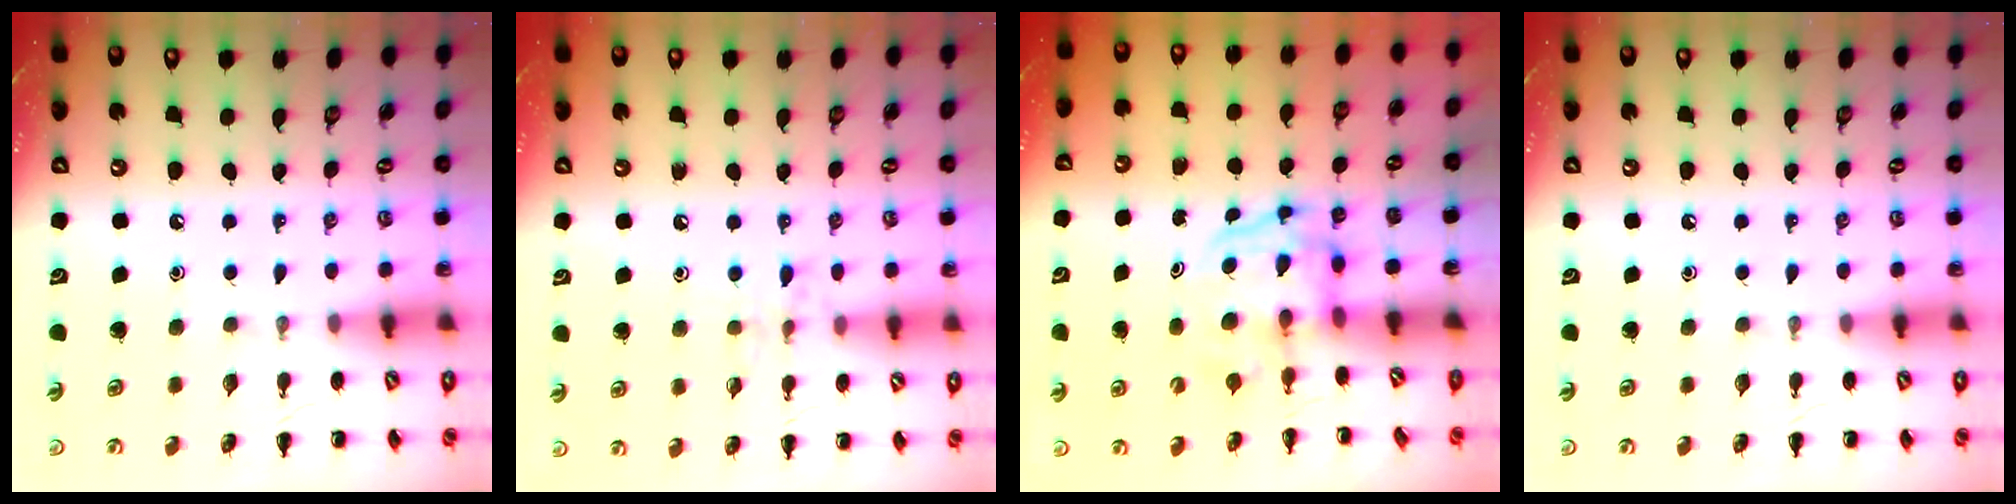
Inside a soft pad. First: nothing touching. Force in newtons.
{"total": 7.5, "press": 7.4, "slide": 1.5}
{"total": 3.7, "press": 3.7, "slide": 0.6}
{"total": 0.0}